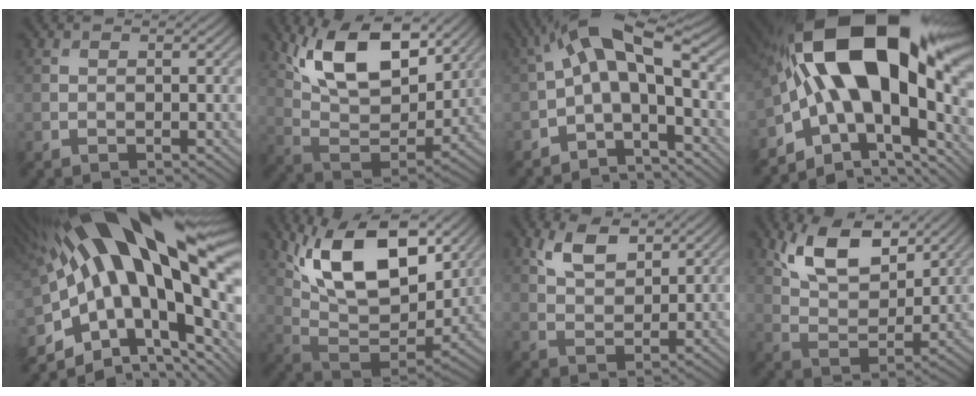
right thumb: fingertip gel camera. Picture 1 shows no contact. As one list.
[{"total": 14.1, "force": [7.9, 6.5, 9.7], "torque": [-0.180, -0.005, 0.134]}, {"total": 10.0, "force": [-0.6, 4.3, 9.1], "torque": [-0.161, 0.025, -0.030]}, {"total": 20.3, "force": [1.2, 11.3, 16.9], "torque": [-0.317, 0.005, 0.018]}, {"total": 20.7, "force": [1.7, 10.0, 18.0], "torque": [-0.302, -0.025, 0.041]}, {"total": 16.8, "force": [8.0, 8.1, 12.3], "torque": [-0.220, 0.009, 0.131]}, {"total": 5.4, "force": [3.3, 2.5, 3.4], "torque": [-0.075, 0.000, 0.065]}, {"total": 10.3, "force": [6.1, 4.7, 6.8], "torque": [-0.141, -0.002, 0.113]}]